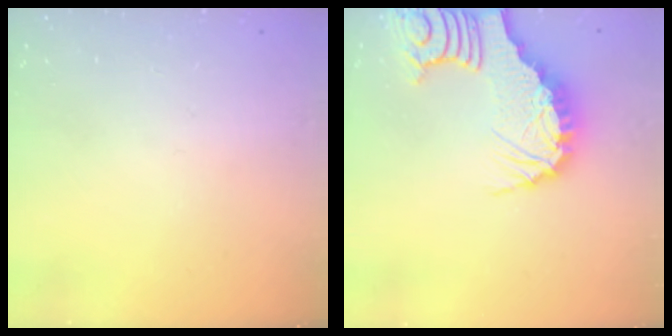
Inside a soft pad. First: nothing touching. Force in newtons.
{"total": 7.1, "press": 7.0, "slide": 1.1}